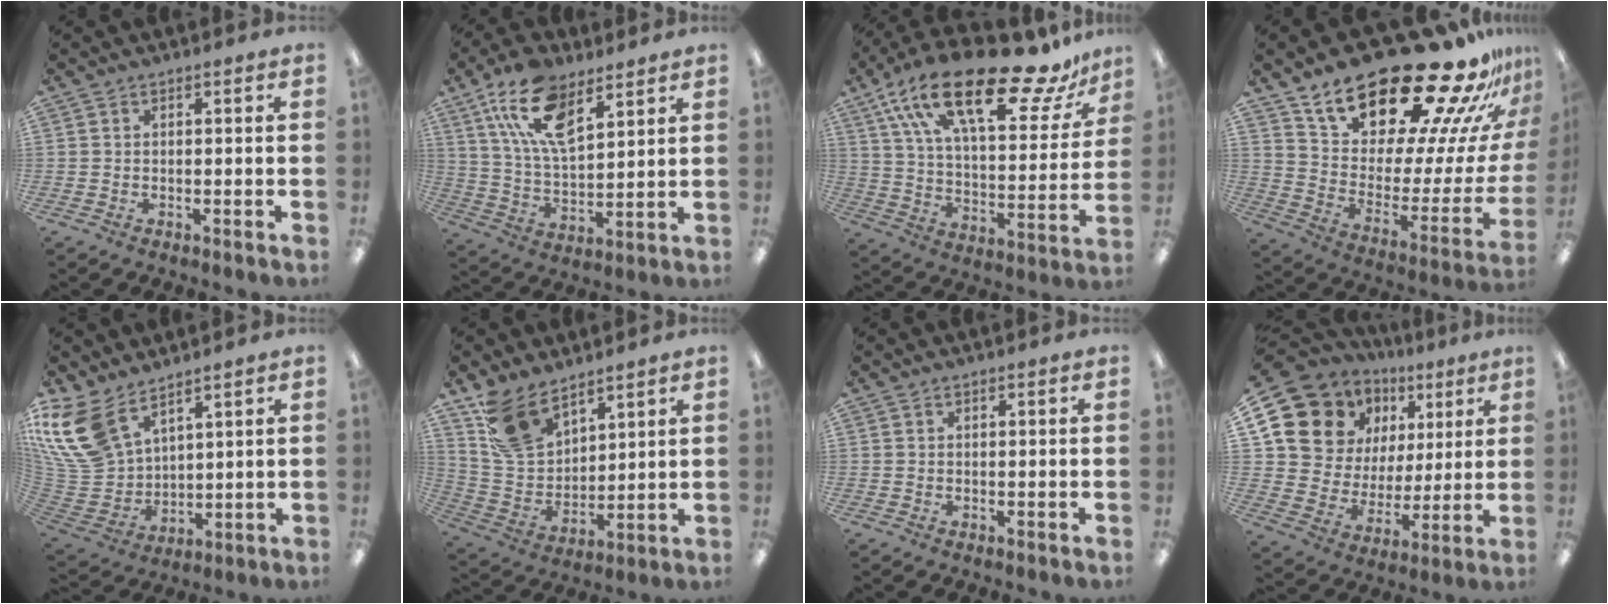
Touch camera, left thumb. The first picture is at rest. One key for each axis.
{"total": 15.7, "fx": 8.9, "fy": 7.7, "fz": 10.4, "tx": -0.199, "ty": -0.024, "tz": 0.163}
{"total": 27.0, "fx": 17.8, "fy": 9.2, "fz": 18.1, "tx": -0.295, "ty": -0.105, "tz": 0.293}
{"total": 27.2, "fx": 21.8, "fy": 9.3, "fz": 13.4, "tx": -0.184, "ty": -0.178, "tz": 0.373}
{"total": 16.7, "fx": 10.3, "fy": 10.2, "fz": 8.4, "tx": -0.220, "ty": -0.054, "tz": 0.197}
{"total": 12.8, "fx": 9.4, "fy": 7.0, "fz": 5.1, "tx": -0.113, "ty": -0.046, "tz": 0.186}
{"total": 0.0}
{"total": 17.8, "fx": 9.3, "fy": 13.7, "fz": 6.5, "tx": -0.136, "ty": -0.058, "tz": 0.193}